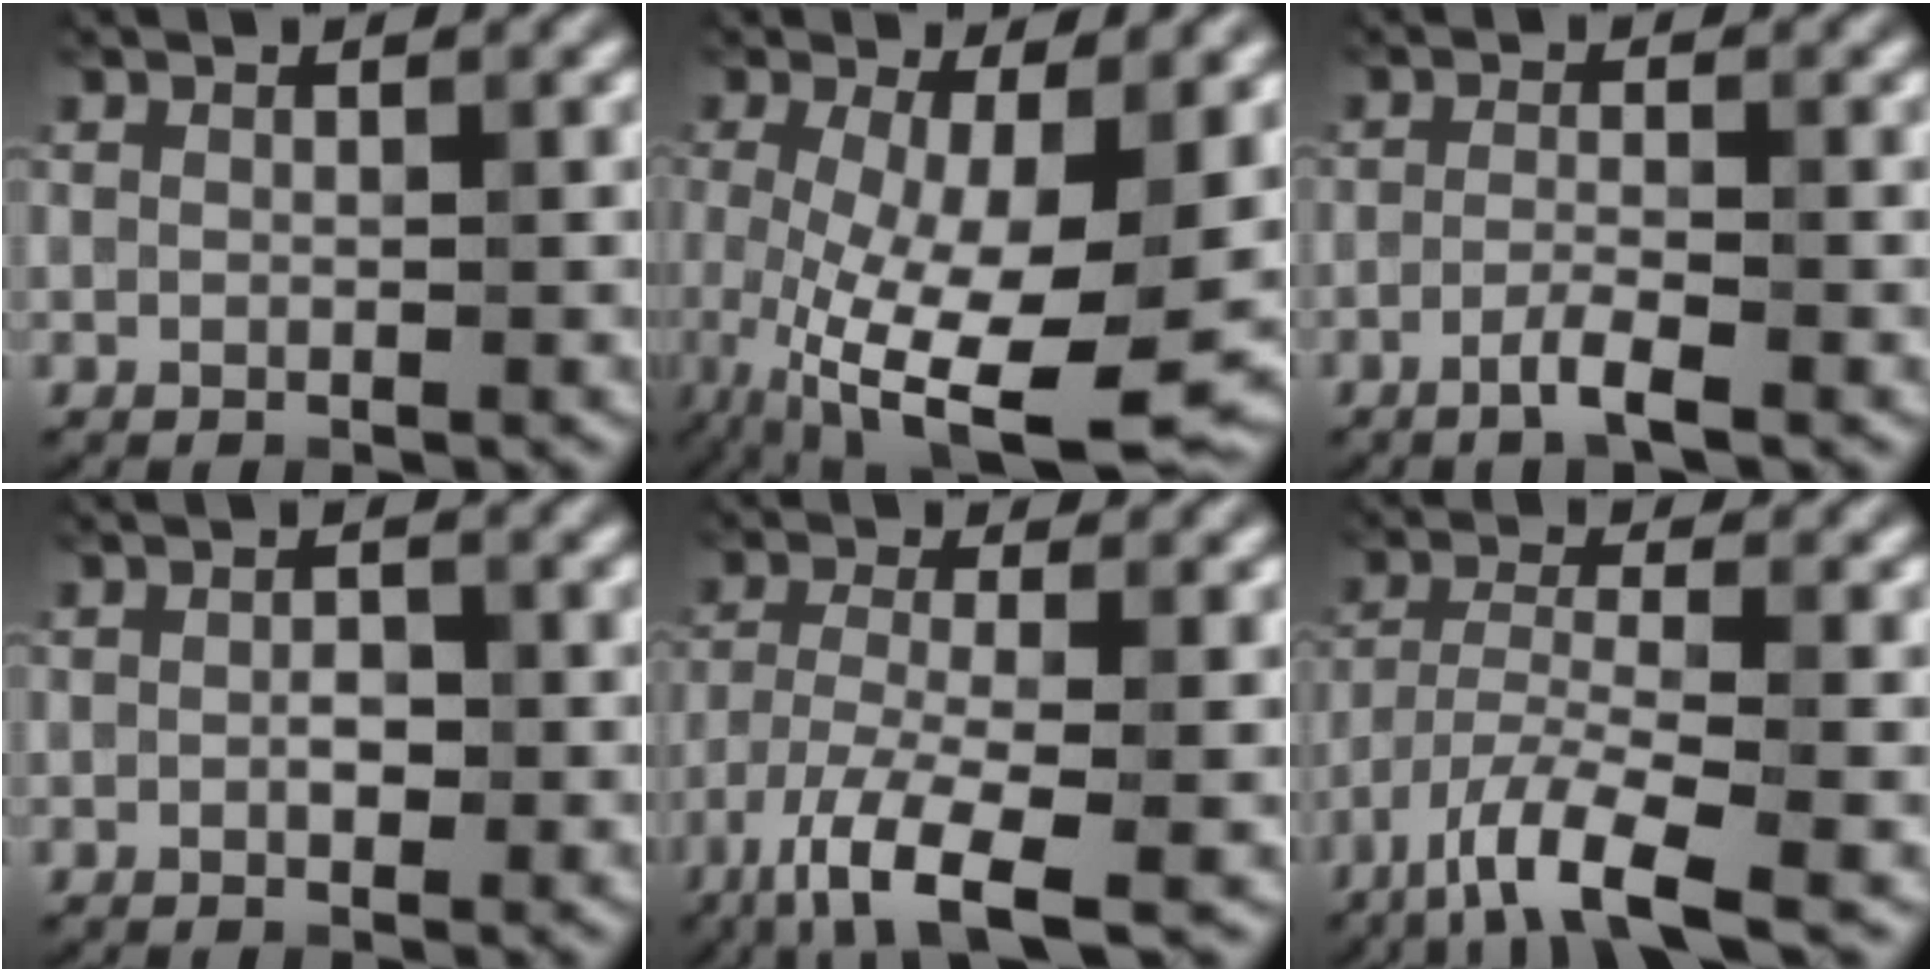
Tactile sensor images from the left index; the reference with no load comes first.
{"total": 12.4, "force": [-3.0, 3.9, 11.4], "torque": [-0.197, -0.029, -0.044]}
{"total": 2.2, "force": [-1.2, 0.3, 1.8], "torque": [-0.031, 0.006, -0.031]}
{"total": 1.4, "force": [-0.2, 0.8, 1.1], "torque": [-0.018, 0.000, -0.003]}
{"total": 7.2, "force": [-4.4, 1.7, 5.4], "torque": [-0.103, -0.009, -0.091]}
{"total": 6.6, "force": [-4.3, 1.3, 4.7], "torque": [-0.084, -0.003, -0.089]}